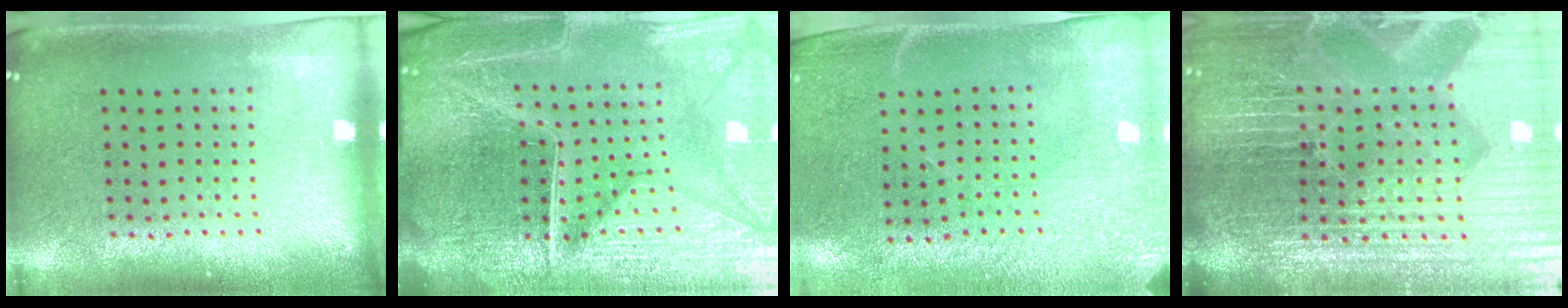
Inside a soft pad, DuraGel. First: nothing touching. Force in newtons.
{"total": 6.9, "press": 6.1, "slide": 3.4}
{"total": 2.9, "press": 2.5, "slide": 1.5}
{"total": 7.3, "press": 6.4, "slide": 3.6}